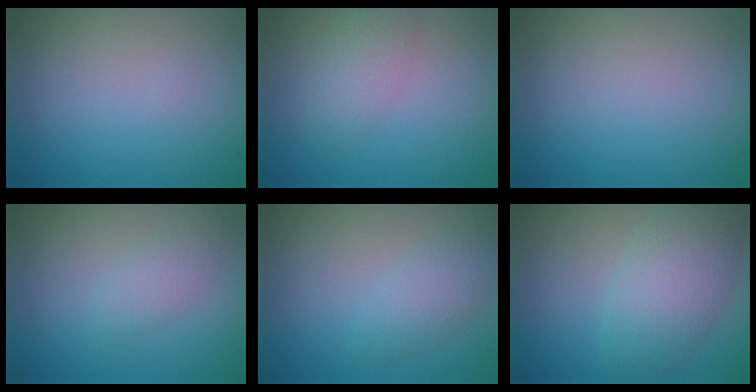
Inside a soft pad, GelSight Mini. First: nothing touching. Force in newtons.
{"total": 2.3, "press": 2.3, "slide": 0.1}
{"total": 0.0}
{"total": 1.9, "press": 1.9, "slide": 0.1}
{"total": 2.5, "press": 2.5, "slide": 0.1}
{"total": 5.6, "press": 5.6, "slide": 0.1}